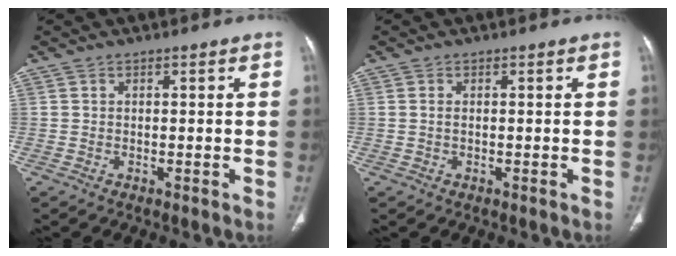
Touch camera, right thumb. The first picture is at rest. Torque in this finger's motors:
{"motor_torque": [-0.10, 0.12, -0.43, -0.01, -0.06]}